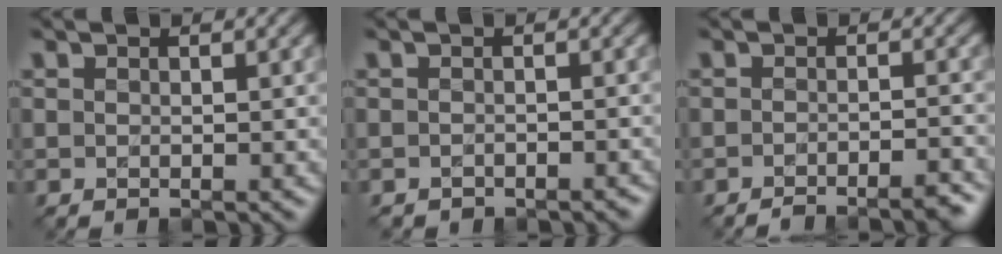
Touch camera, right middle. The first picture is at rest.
{"total": 0.9, "force": [-0.8, 0.4, 0.0], "torque": [0.002, -0.002, -0.010]}
{"total": 3.4, "force": [-2.8, 0.5, 1.9], "torque": [-0.020, 0.007, -0.044]}